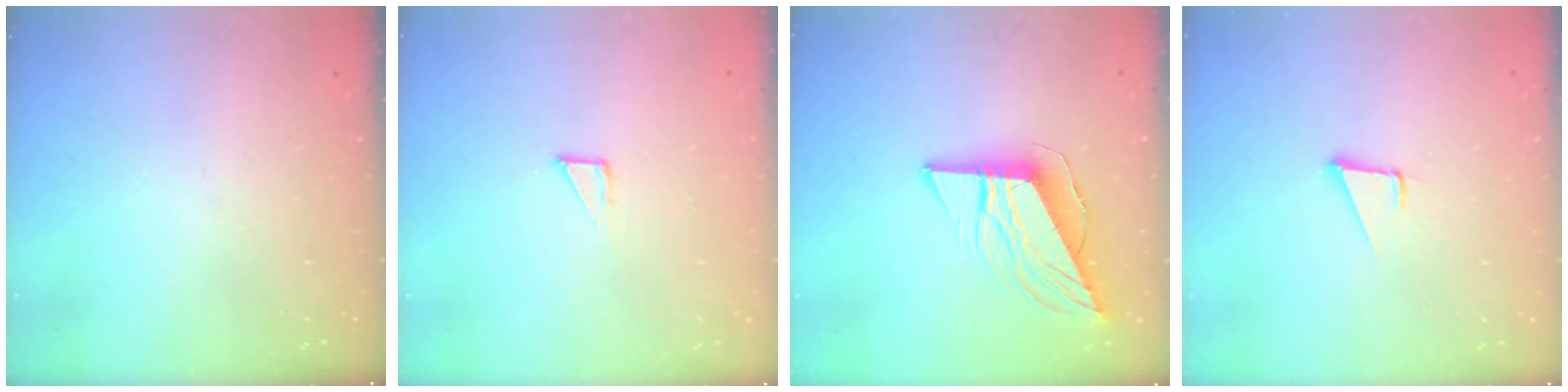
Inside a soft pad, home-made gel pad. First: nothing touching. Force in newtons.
{"total": 2.6, "press": 2.6, "slide": 0.1}
{"total": 12.4, "press": 12.3, "slide": 1.5}
{"total": 3.4, "press": 2.4, "slide": 2.4}